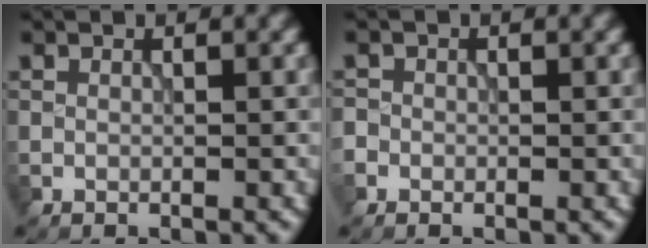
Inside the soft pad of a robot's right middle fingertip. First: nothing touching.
{"total": 1.0, "force": [-0.4, 1.0, 0.0], "torque": [0.006, -0.003, -0.008]}